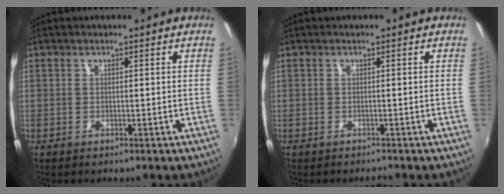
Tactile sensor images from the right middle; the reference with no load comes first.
{"total": 0.7, "force": [-0.7, 0.1, 0.0], "torque": [-0.001, -0.003, -0.012]}